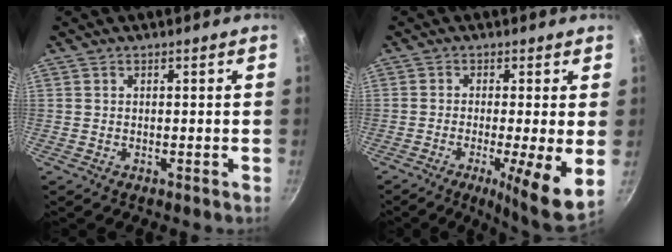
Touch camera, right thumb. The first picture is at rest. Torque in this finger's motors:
{"motor_torque": [-0.53, 0.52, 0.03, 0.00, 0.14]}